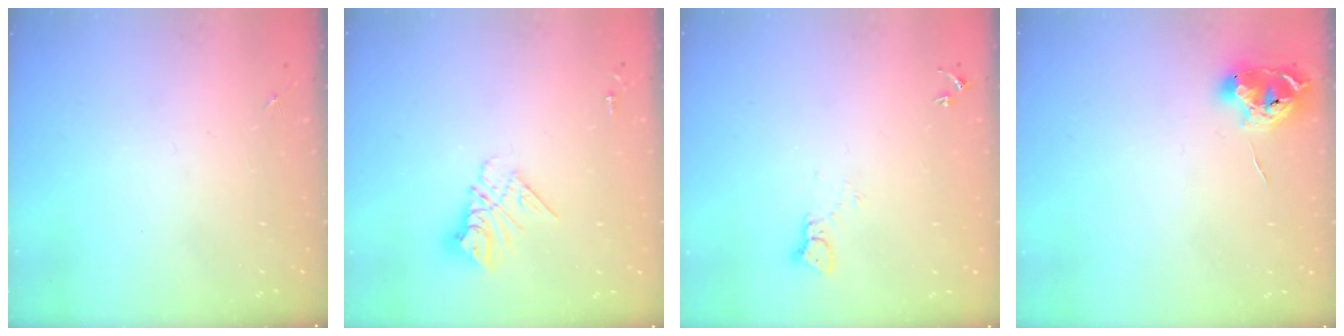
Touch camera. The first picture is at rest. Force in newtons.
{"total": 9.8, "press": 9.7, "slide": 0.8}
{"total": 3.3, "press": 3.3, "slide": 0.3}
{"total": 9.6, "press": 9.6, "slide": 0.6}